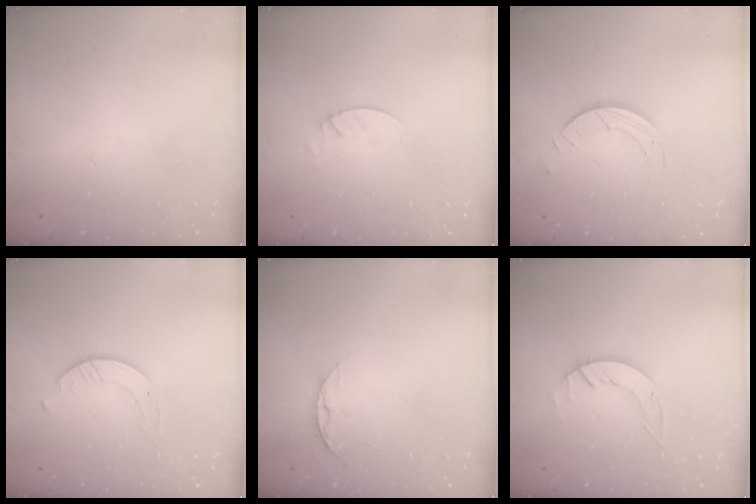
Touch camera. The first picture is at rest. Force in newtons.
{"total": 2.1, "press": 2.1, "slide": 0.2}
{"total": 3.9, "press": 3.9, "slide": 0.1}
{"total": 1.7, "press": 1.7, "slide": 0.2}
{"total": 6.4, "press": 6.3, "slide": 0.8}
{"total": 4.8, "press": 4.8, "slide": 0.3}